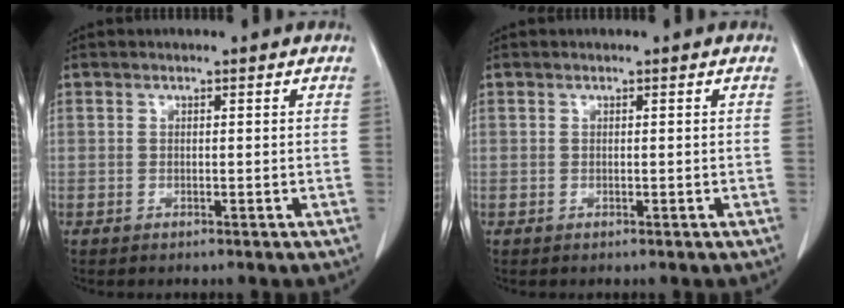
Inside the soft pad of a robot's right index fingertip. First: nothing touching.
{"total": 0.0}